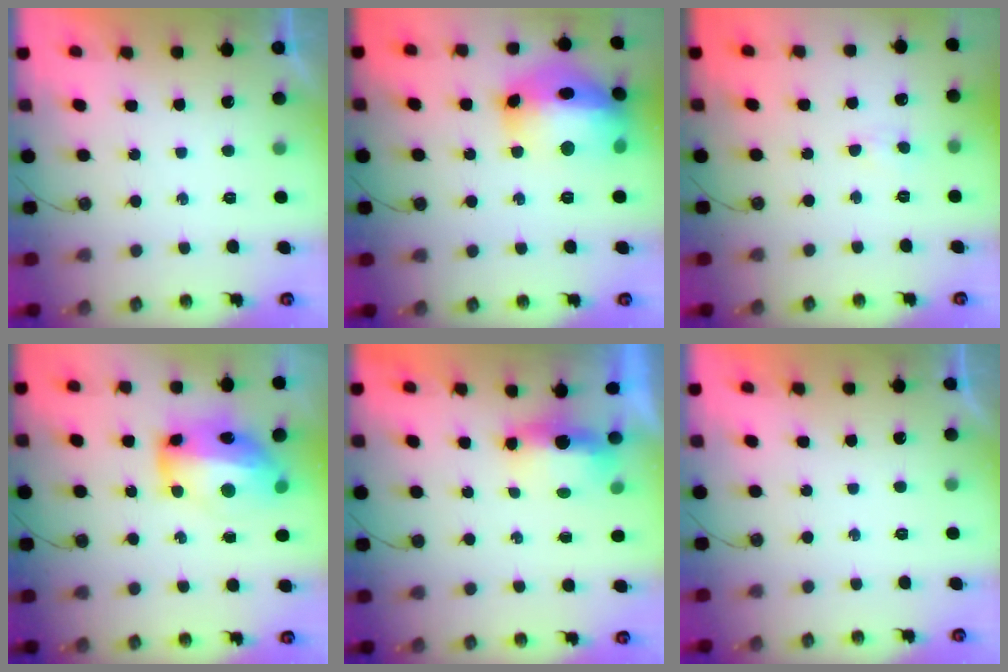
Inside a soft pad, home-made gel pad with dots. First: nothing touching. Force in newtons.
{"total": 21.8, "press": 21.6, "slide": 2.9}
{"total": 4.1, "press": 4.1, "slide": 0.7}
{"total": 15.1, "press": 15.0, "slide": 1.3}
{"total": 14.7, "press": 7.2, "slide": 12.8}
{"total": 0.0}